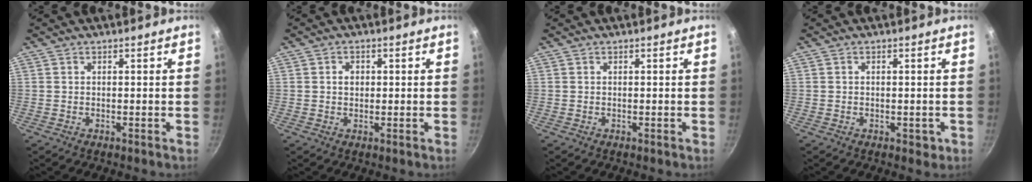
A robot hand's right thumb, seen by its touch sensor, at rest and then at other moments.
{"total": 2.0, "force": [0.3, 1.7, 1.1], "torque": [-0.008, 0.002, 0.004]}
{"total": 0.0}
{"total": 2.3, "force": [-0.8, 1.4, 1.6], "torque": [-0.018, 0.002, -0.009]}